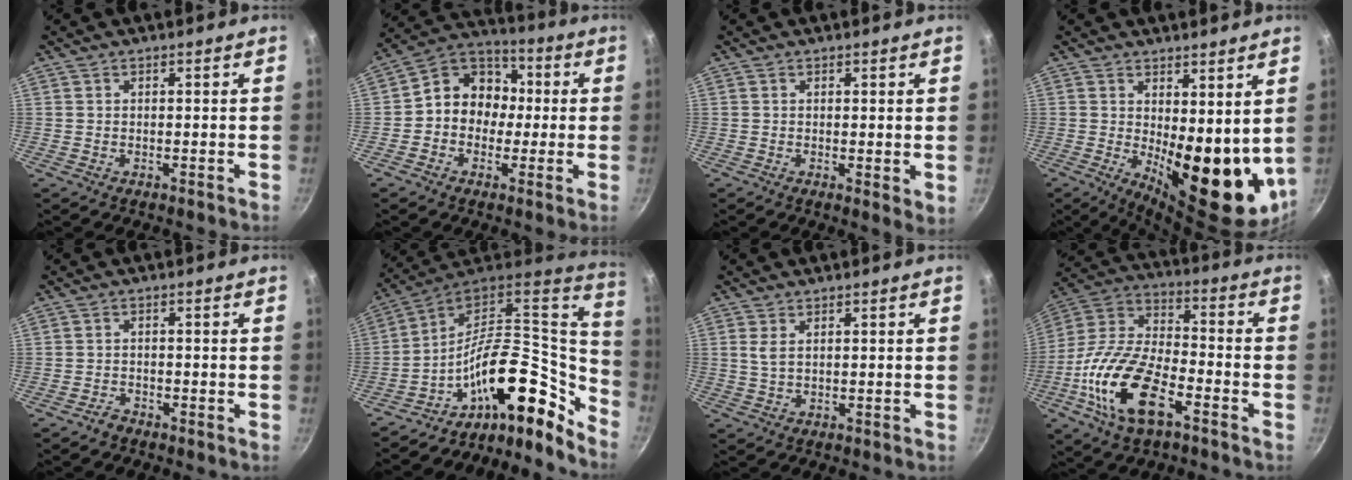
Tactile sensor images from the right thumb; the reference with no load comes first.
{"total": 11.3, "force": [-0.3, 9.8, 5.6], "torque": [-0.041, 0.039, -0.030]}
{"total": 2.5, "force": [0.7, 0.9, 2.2], "torque": [-0.026, -0.009, 0.010]}
{"total": 17.0, "force": [1.5, 7.2, 15.3], "torque": [-0.159, -0.040, 0.040]}
{"total": 1.5, "force": [-1.3, 0.6, 0.2], "torque": [0.001, 0.016, -0.022]}
{"total": 20.9, "force": [-9.6, 11.3, 14.6], "torque": [-0.165, 0.069, -0.170]}
{"total": 2.4, "force": [0.7, 1.2, 1.9], "torque": [-0.037, -0.003, 0.016]}
{"total": 20.2, "force": [-8.3, 9.6, 15.8], "torque": [-0.293, 0.037, -0.173]}